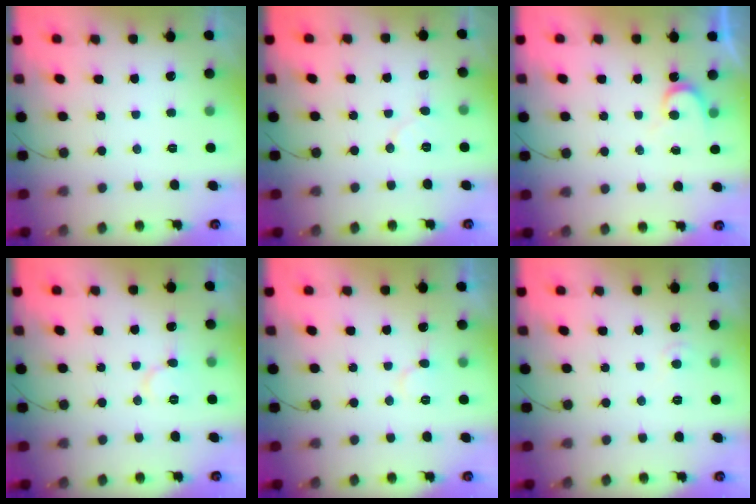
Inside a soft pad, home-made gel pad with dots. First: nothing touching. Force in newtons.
{"total": 5.4, "press": 5.4, "slide": 0.5}
{"total": 5.7, "press": 5.7, "slide": 0.2}
{"total": 6.3, "press": 6.3, "slide": 0.5}
{"total": 6.7, "press": 6.6, "slide": 0.7}
{"total": 4.0, "press": 3.9, "slide": 0.4}